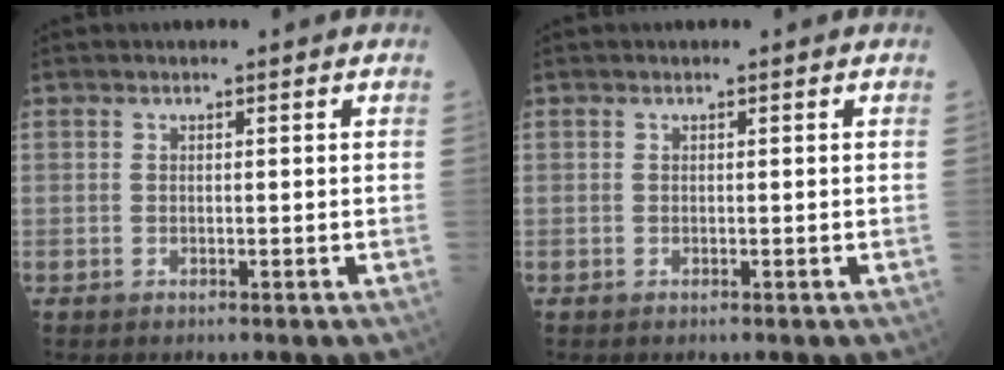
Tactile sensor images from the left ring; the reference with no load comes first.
{"total": 0.0}